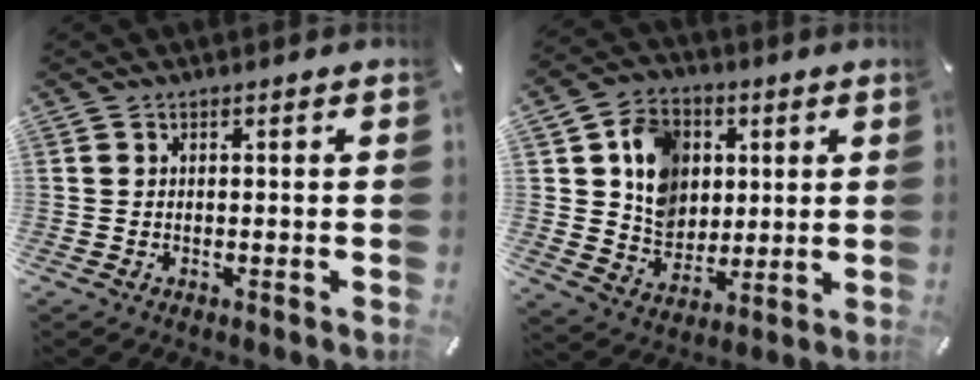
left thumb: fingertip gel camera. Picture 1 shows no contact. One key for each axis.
{"total": 12.4, "fx": 3.1, "fy": 10.8, "fz": 5.4, "tx": -0.090, "ty": 0.010, "tz": 0.067}